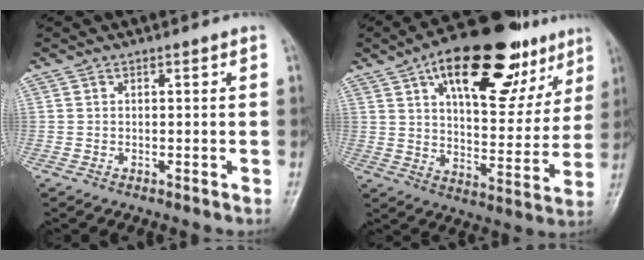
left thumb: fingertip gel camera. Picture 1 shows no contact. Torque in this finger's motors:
{"motor_torque": [0.23, 0.59, 1.81, -0.96, 0.42]}